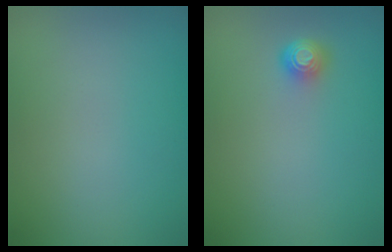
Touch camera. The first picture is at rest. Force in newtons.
{"total": 1.6, "press": 1.3, "slide": 0.9}